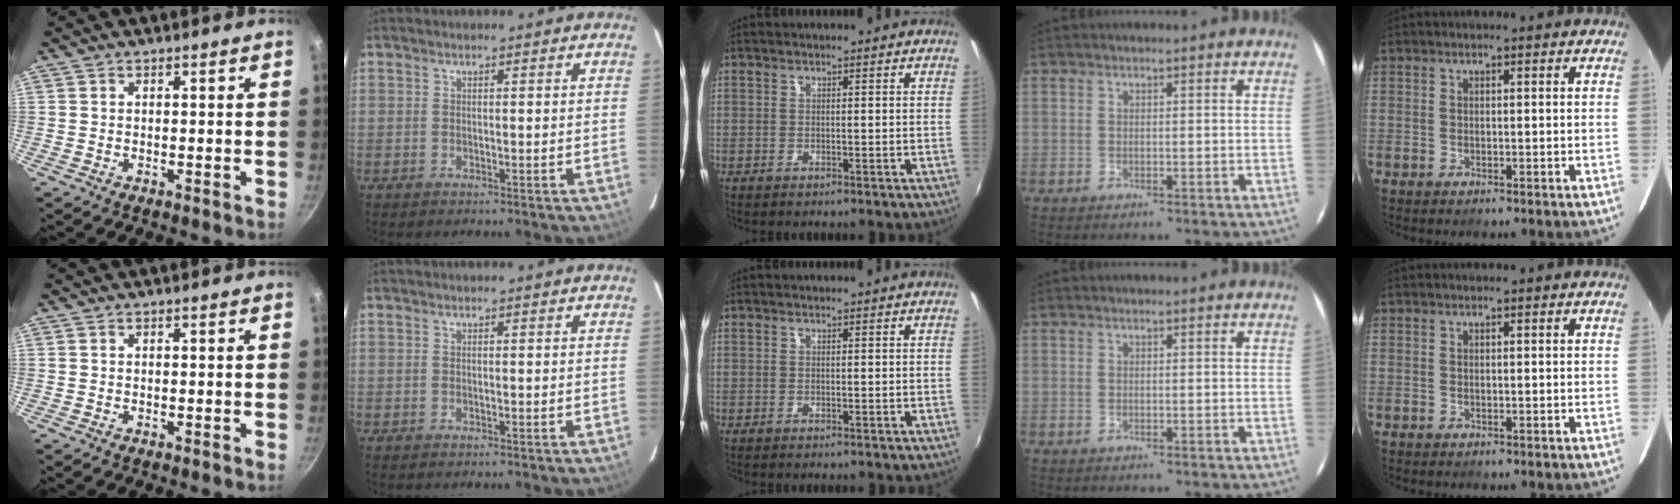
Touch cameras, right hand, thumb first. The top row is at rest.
{}